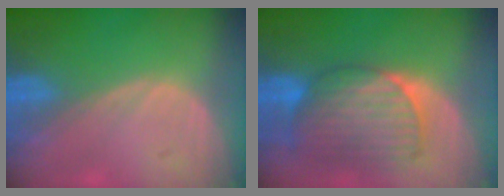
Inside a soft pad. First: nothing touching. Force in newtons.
{"total": 9.0, "press": 8.5, "slide": 2.9}